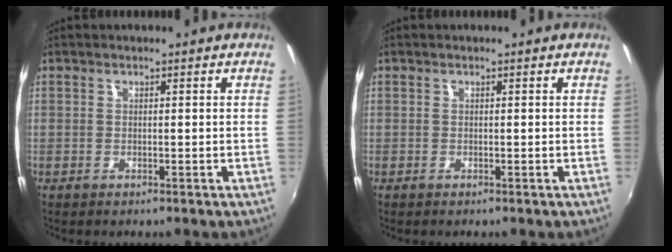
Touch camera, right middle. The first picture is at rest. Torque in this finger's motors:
{"motor_torque": [0.07, -0.26, 0.00, 0.01]}